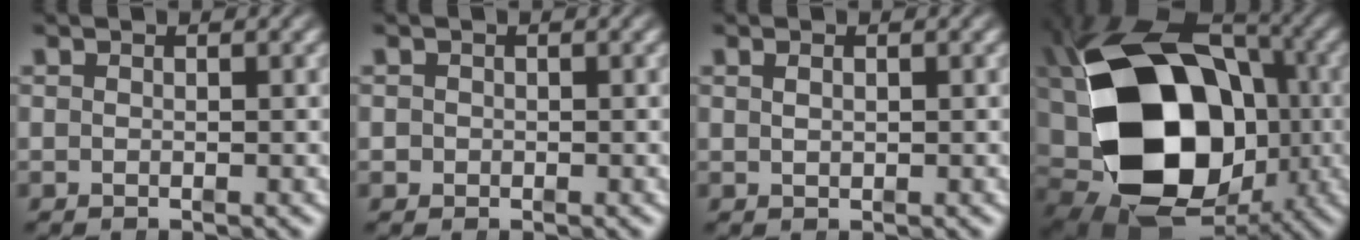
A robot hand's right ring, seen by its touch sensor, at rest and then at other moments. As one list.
[{"total": 1.0, "force": [-0.3, 0.9, -0.1], "torque": [-0.004, -0.004, -0.006]}, {"total": 0.5, "force": [0.2, -0.4, 0.2], "torque": [0.000, -0.003, 0.009]}, {"total": 26.7, "force": [-2.2, 18.0, 19.6], "torque": [-0.362, -0.067, -0.011]}]